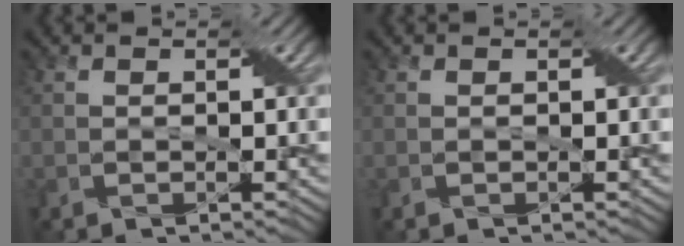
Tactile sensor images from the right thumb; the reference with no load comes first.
{"total": 0.0}